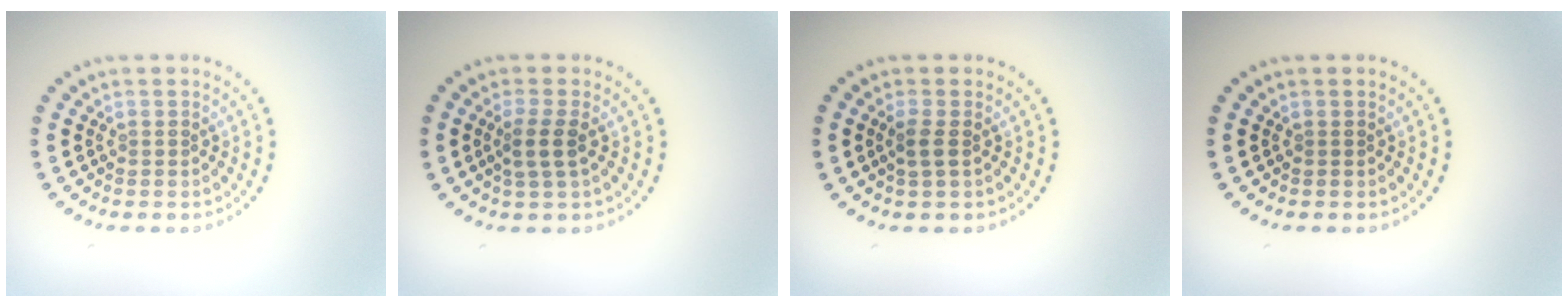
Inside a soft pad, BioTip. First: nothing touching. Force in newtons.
{"total": 2.2, "press": 1.8, "slide": 1.2}
{"total": 1.3, "press": 1.2, "slide": 0.6}
{"total": 0.0}